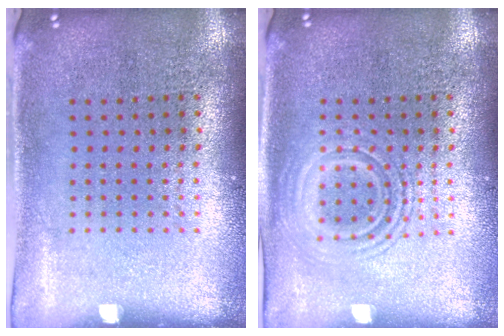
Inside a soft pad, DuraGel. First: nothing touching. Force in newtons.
{"total": 1.6, "press": 1.6, "slide": 0.3}